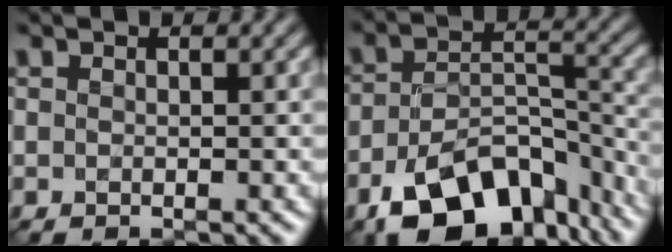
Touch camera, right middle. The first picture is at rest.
{"total": 11.5, "force": [-7.6, 5.7, 6.4], "torque": [-0.108, -0.011, -0.124]}